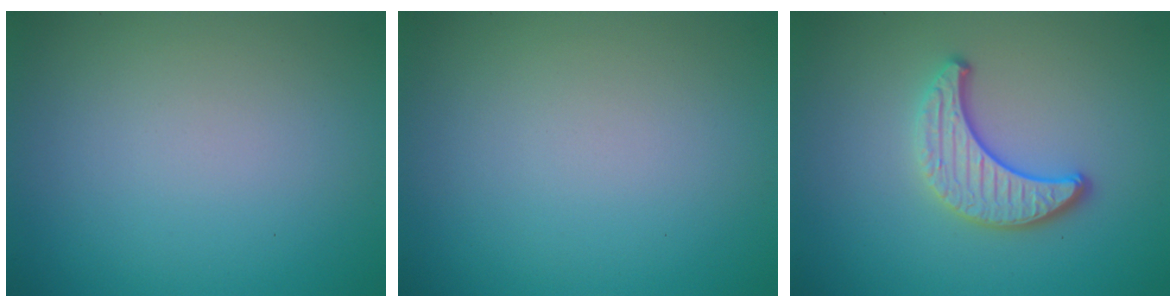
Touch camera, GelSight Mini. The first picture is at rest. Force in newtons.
{"total": 0.0}
{"total": 3.6, "press": 3.1, "slide": 1.8}